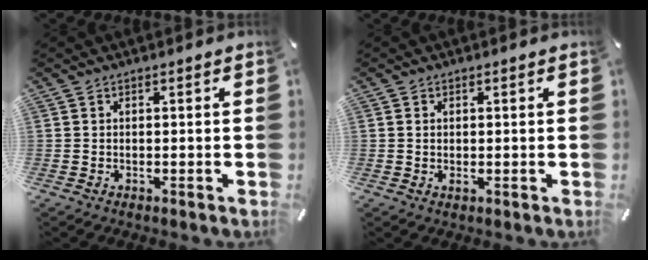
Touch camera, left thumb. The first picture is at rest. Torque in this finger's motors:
{"motor_torque": [0.40, 0.24, -0.09, -0.02, 0.05]}